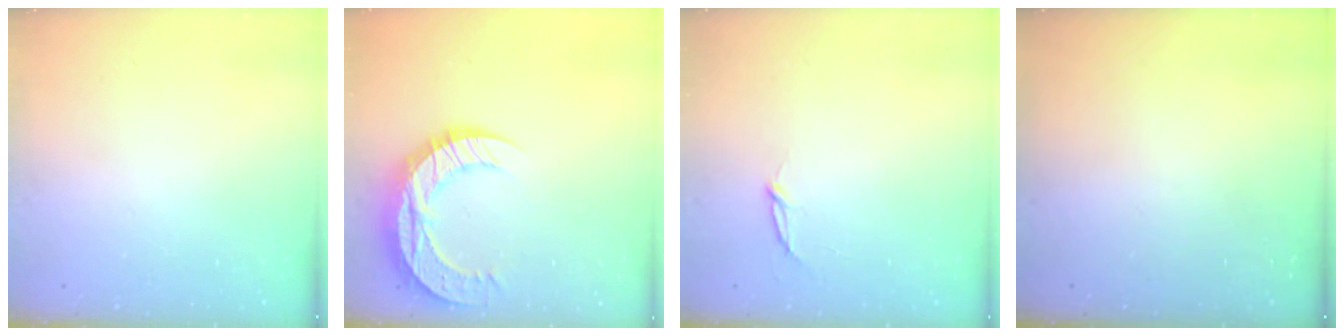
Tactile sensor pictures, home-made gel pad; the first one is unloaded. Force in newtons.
{"total": 19.0, "press": 18.9, "slide": 1.4}
{"total": 2.8, "press": 2.8, "slide": 0.3}
{"total": 0.0}